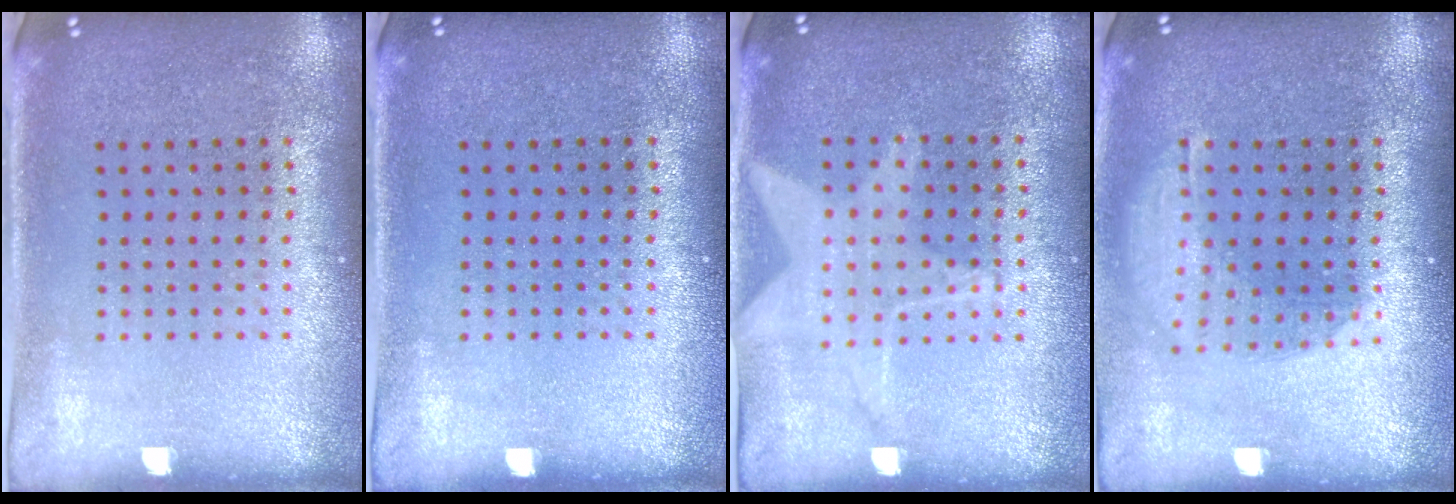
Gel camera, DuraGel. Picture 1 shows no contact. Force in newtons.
{"total": 0.0}
{"total": 1.1, "press": 1.1, "slide": 0.3}
{"total": 1.5, "press": 1.3, "slide": 0.9}